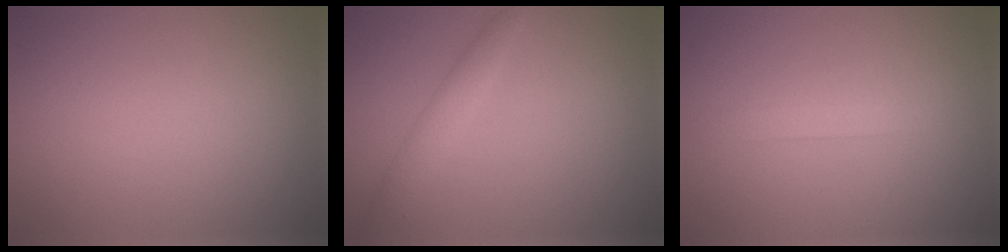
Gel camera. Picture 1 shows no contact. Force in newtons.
{"total": 1.8, "press": 1.8, "slide": 0.1}
{"total": 1.3, "press": 1.3, "slide": 0.1}